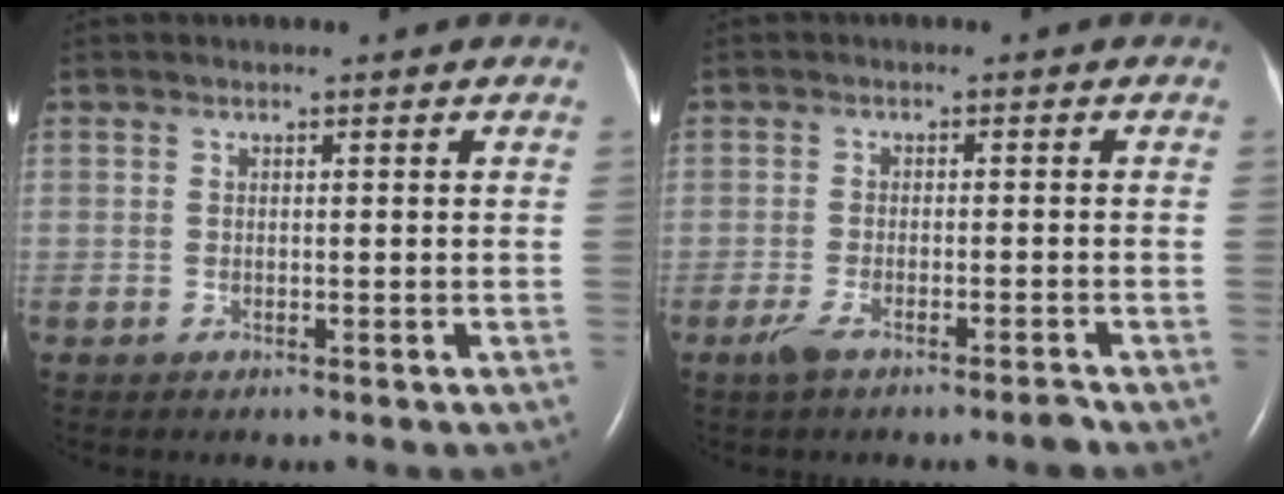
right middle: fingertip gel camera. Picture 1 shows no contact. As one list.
[{"total": 3.5, "force": [-2.6, 0.2, 2.3], "torque": [-0.045, -0.004, -0.050]}]